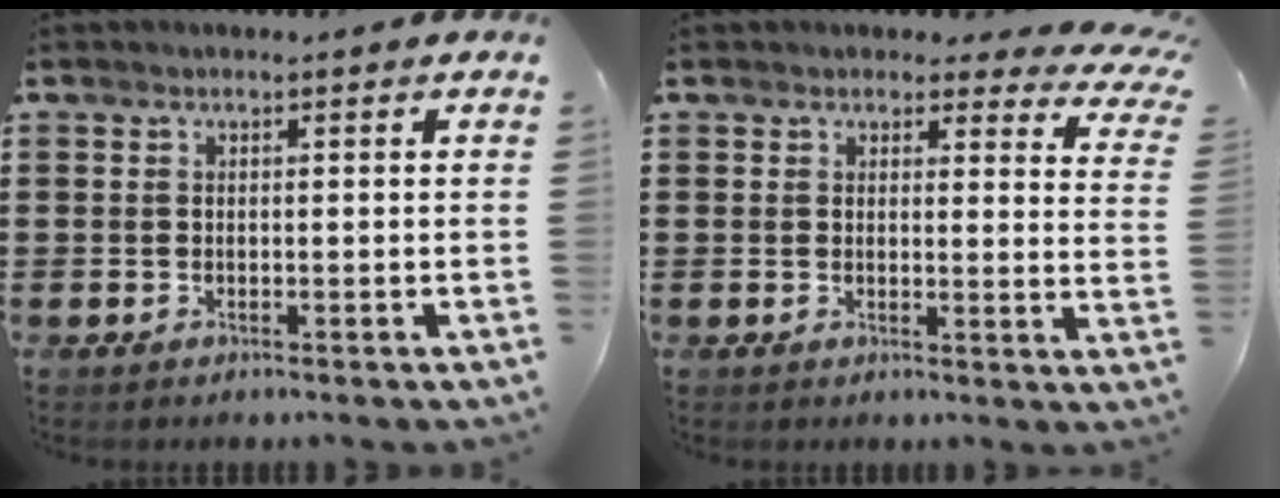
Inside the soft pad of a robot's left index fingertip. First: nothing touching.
{"total": 3.2, "force": [2.9, 0.8, 1.2], "torque": [-0.020, -0.014, 0.048]}